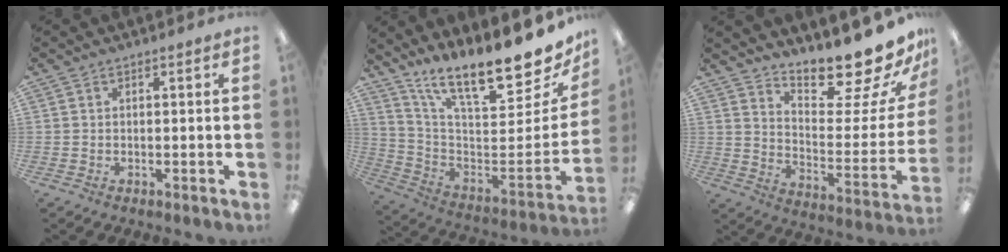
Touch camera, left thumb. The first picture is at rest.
{"total": 16.5, "force": [13.6, 3.3, 8.7], "torque": [-0.124, -0.122, 0.223]}
{"total": 17.5, "force": [16.0, 2.8, 6.5], "torque": [-0.076, -0.147, 0.260]}